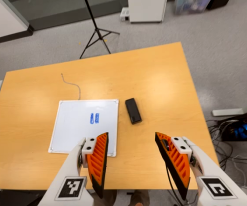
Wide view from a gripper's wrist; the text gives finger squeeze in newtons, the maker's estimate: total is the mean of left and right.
{"total": 0.0}